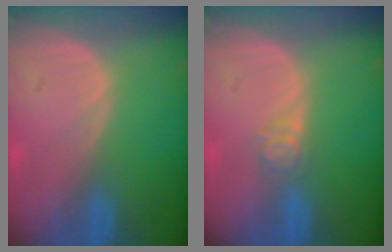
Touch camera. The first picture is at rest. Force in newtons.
{"total": 3.0, "press": 2.5, "slide": 1.7}